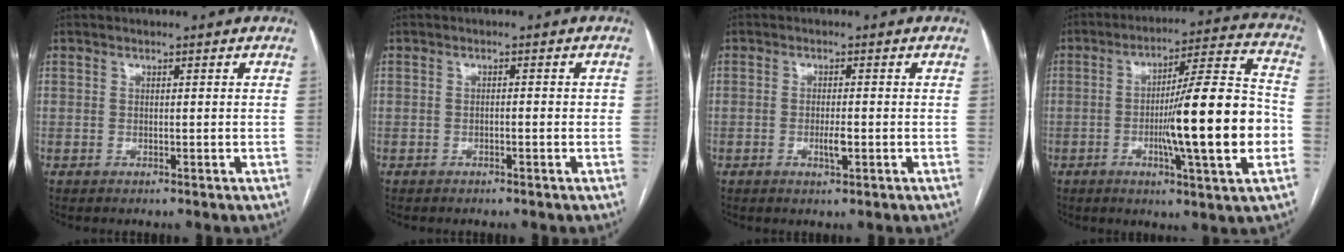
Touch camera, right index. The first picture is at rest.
{"total": 1.3, "force": [-0.4, 0.4, 1.2], "torque": [-0.020, 0.006, -0.005]}
{"total": 3.5, "force": [-1.2, 0.0, 3.2], "torque": [-0.063, -0.006, -0.023]}
{"total": 17.6, "force": [-3.5, 0.4, 17.3], "torque": [-0.269, 0.001, -0.056]}